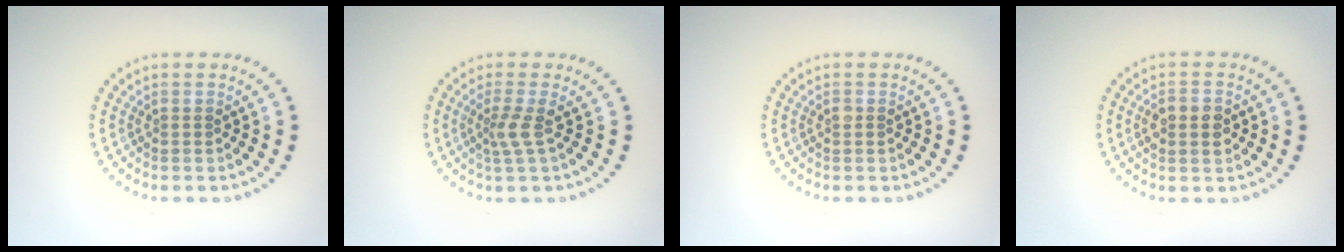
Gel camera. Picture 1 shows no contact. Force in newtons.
{"total": 2.0, "press": 1.4, "slide": 1.4}
{"total": 0.7, "press": 0.7, "slide": 0.1}
{"total": 2.3, "press": 2.3, "slide": 0.0}